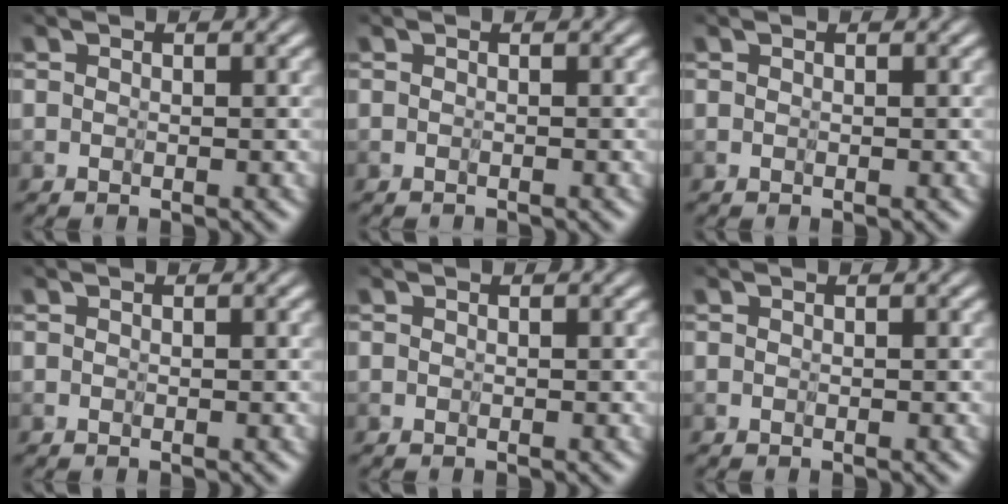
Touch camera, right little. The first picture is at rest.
{"total": 0.5, "force": [-0.5, 0.0, -0.2], "torque": [0.010, 0.002, -0.008]}
{"total": 0.0}
{"total": 0.0}
{"total": 0.0}
{"total": 0.0}